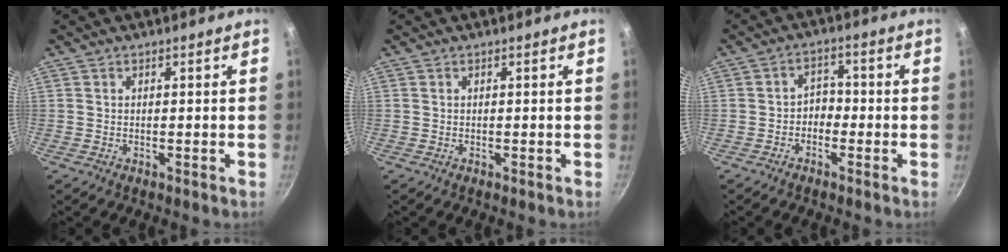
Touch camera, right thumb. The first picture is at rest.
{"total": 0.0}
{"total": 3.3, "force": [-1.5, 2.5, 1.6], "torque": [-0.003, 0.023, -0.029]}